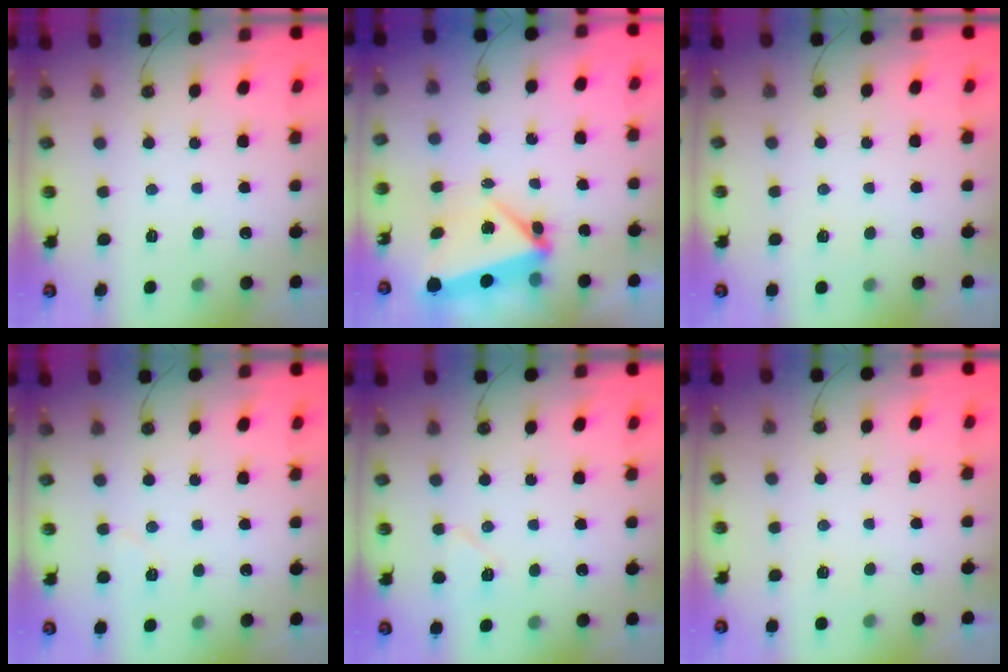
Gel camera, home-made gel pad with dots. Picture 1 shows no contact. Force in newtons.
{"total": 5.5, "press": 5.4, "slide": 0.6}
{"total": 2.5, "press": 2.4, "slide": 0.8}
{"total": 4.5, "press": 4.5, "slide": 0.5}
{"total": 6.5, "press": 6.4, "slide": 1.0}
{"total": 2.5, "press": 2.4, "slide": 0.8}